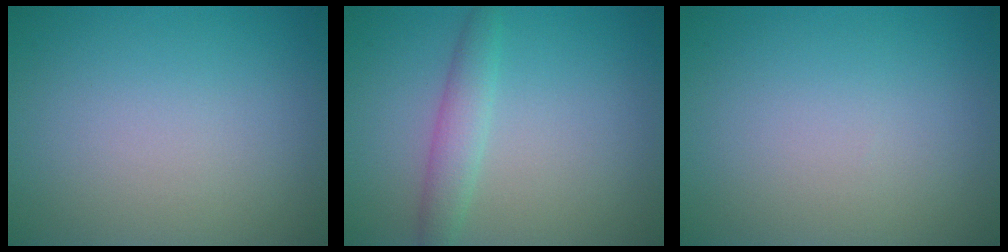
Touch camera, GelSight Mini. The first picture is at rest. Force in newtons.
{"total": 2.5, "press": 2.5, "slide": 0.1}
{"total": 0.0}